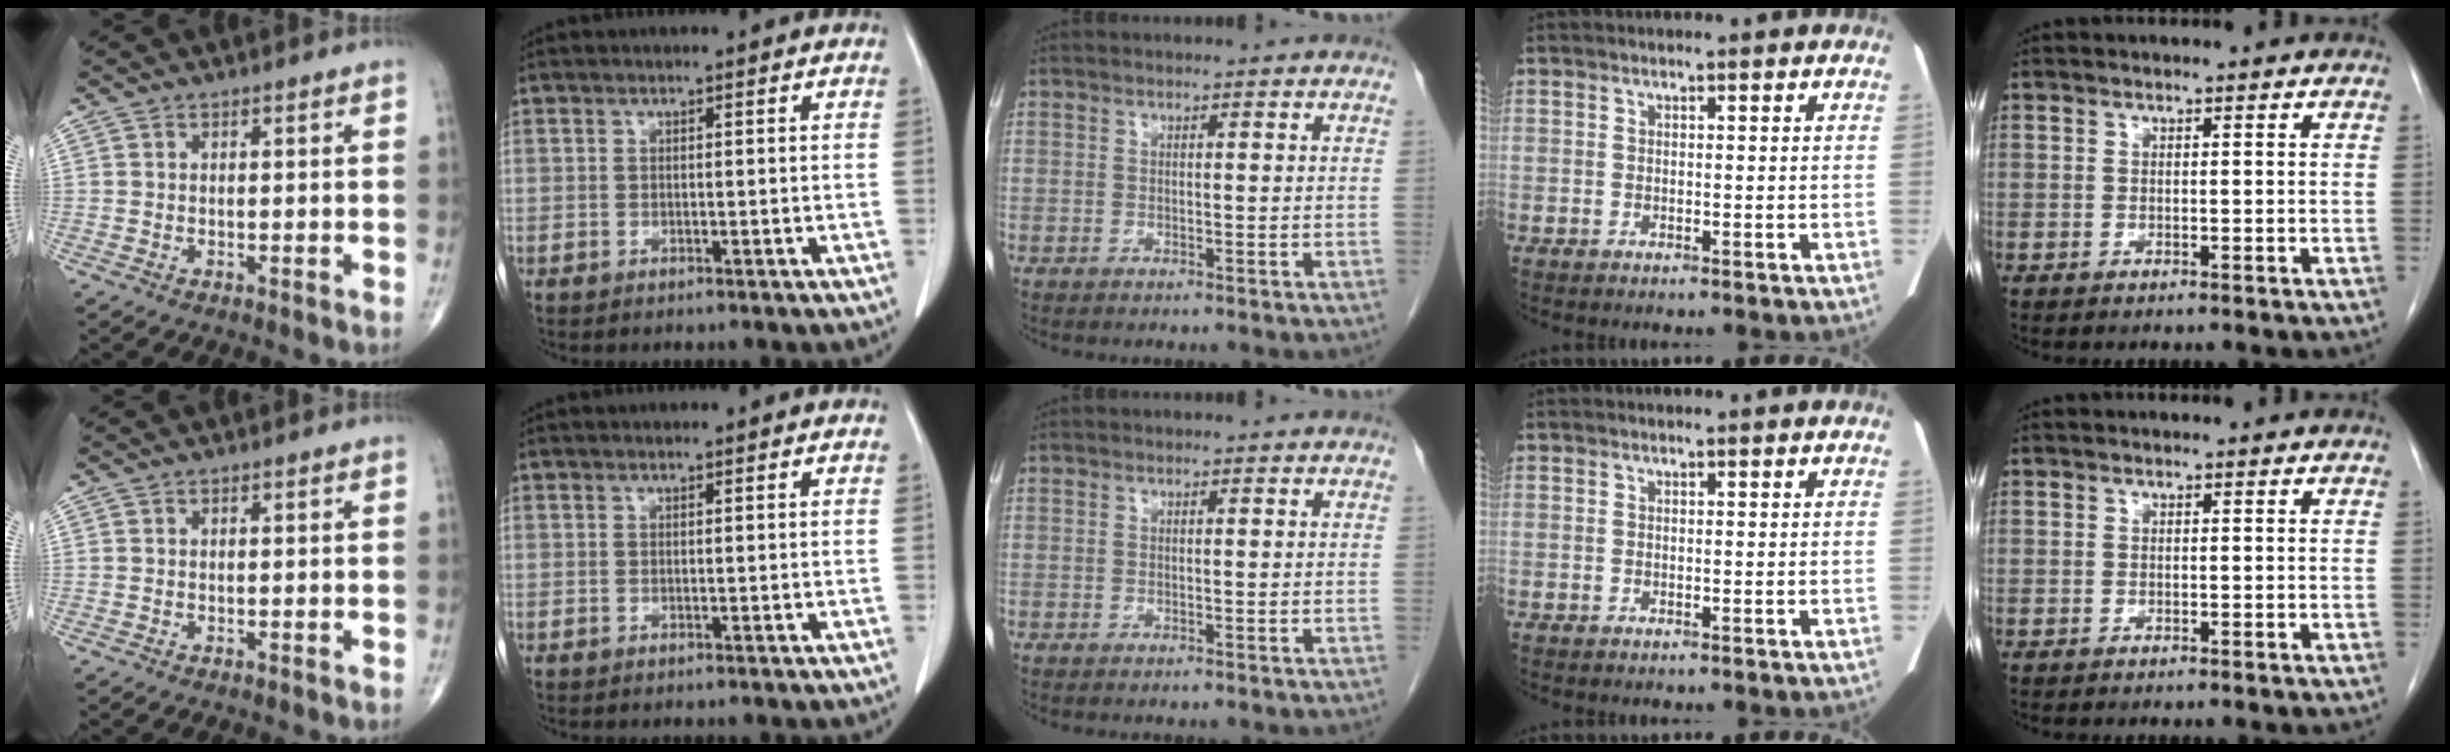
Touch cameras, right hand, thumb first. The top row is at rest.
{}